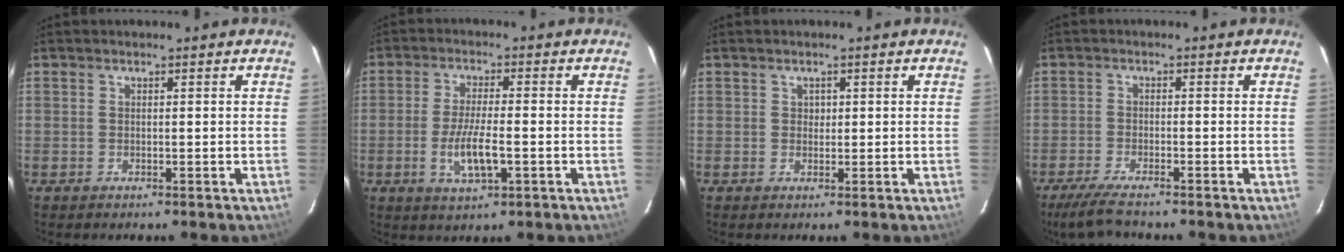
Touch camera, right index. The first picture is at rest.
{"total": 7.2, "force": [-2.1, 1.7, 6.7], "torque": [-0.134, -0.011, -0.038]}
{"total": 1.0, "force": [0.3, 1.0, 0.1], "torque": [0.004, 0.003, 0.005]}
{"total": 6.2, "force": [-5.3, 0.6, 3.2], "torque": [-0.086, -0.020, -0.098]}